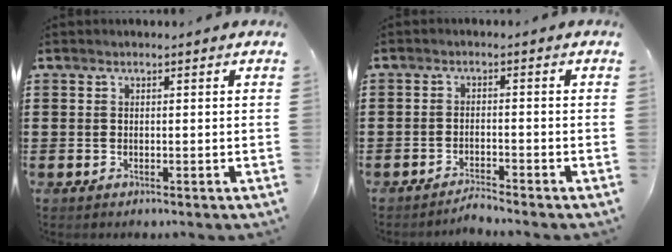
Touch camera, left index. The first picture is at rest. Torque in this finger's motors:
{"motor_torque": [-0.20, 0.28, 0.02, 0.00]}